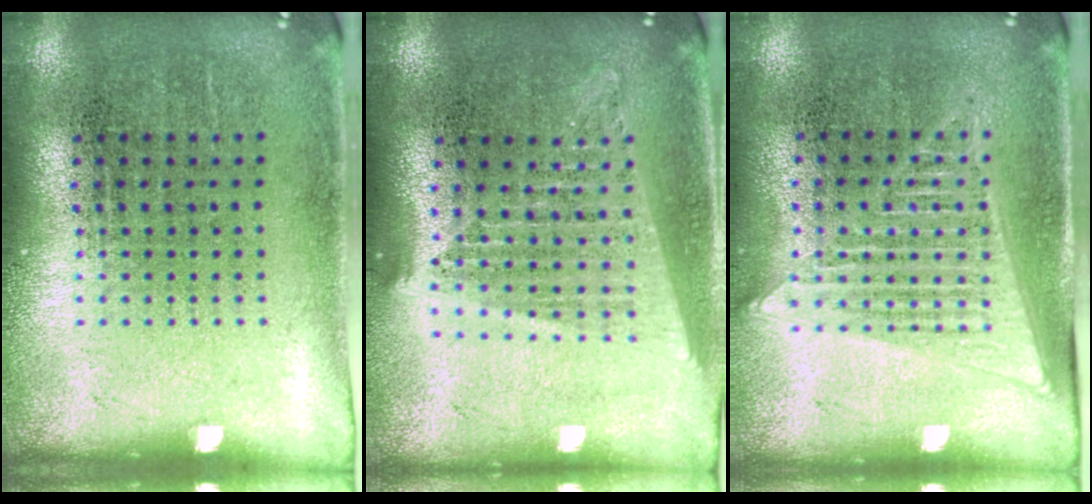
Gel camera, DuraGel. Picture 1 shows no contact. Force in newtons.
{"total": 1.8, "press": 1.6, "slide": 0.8}
{"total": 1.6, "press": 1.5, "slide": 0.6}